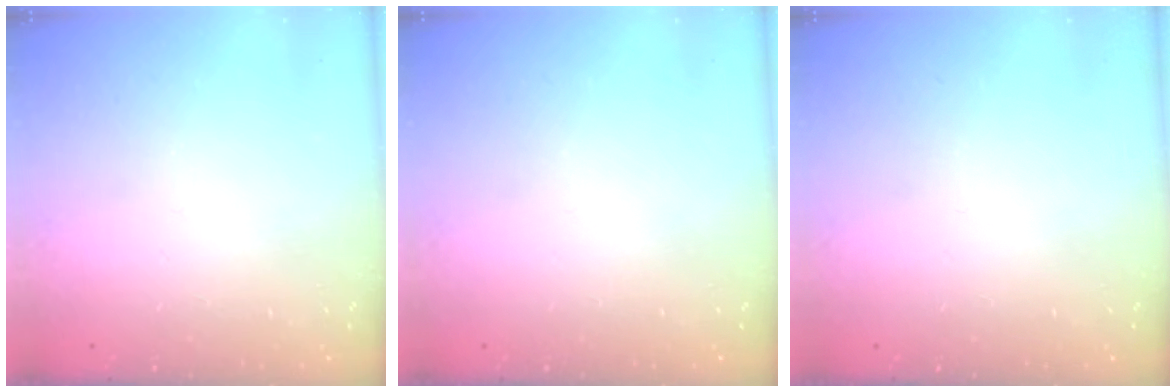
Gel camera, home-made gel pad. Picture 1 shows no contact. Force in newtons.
{"total": 0.0}
{"total": 0.0}